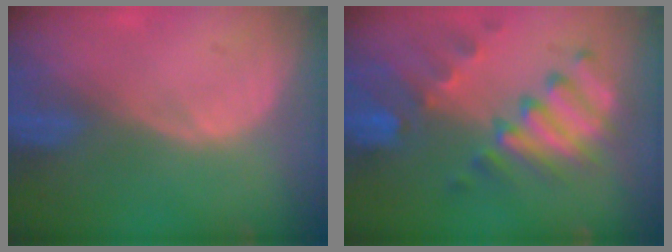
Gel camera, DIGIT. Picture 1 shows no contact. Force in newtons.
{"total": 10.1, "press": 8.8, "slide": 4.8}